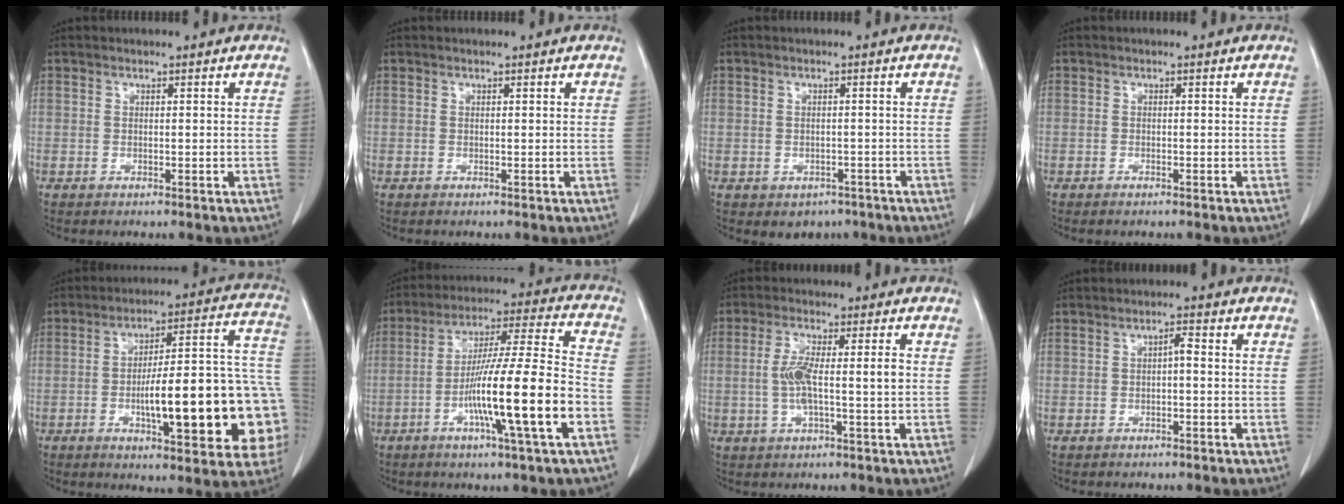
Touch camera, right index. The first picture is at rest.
{"total": 0.0}
{"total": 3.3, "force": [-2.0, 2.4, 0.8], "torque": [-0.005, 0.006, -0.019]}
{"total": 0.6, "force": [-0.5, 0.1, 0.3], "torque": [-0.012, -0.002, -0.008]}
{"total": 22.9, "force": [-5.2, 4.6, 21.8], "torque": [-0.221, 0.035, -0.060]}
{"total": 16.7, "force": [-5.6, -0.5, 15.7], "torque": [-0.270, -0.002, -0.097]}
{"total": 6.2, "force": [-0.2, 0.7, 6.2], "torque": [-0.123, 0.007, -0.003]}
{"total": 1.5, "force": [-0.3, 0.4, 1.4], "torque": [-0.023, 0.004, -0.004]}